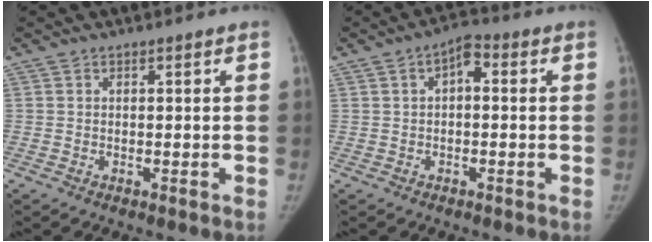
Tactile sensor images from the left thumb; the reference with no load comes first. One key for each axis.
{"total": 4.4, "fx": 0.6, "fy": 2.4, "fz": 3.6, "tx": -0.049, "ty": 0.014, "tz": -0.001}